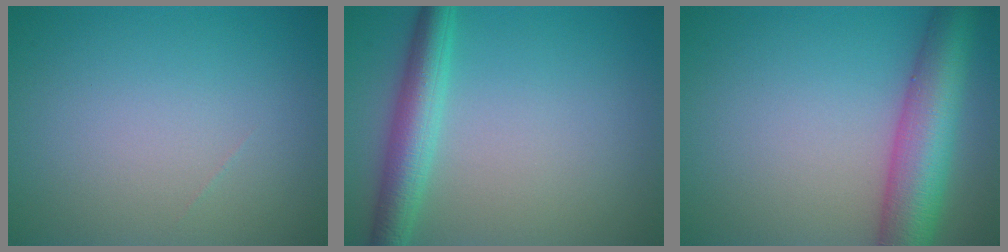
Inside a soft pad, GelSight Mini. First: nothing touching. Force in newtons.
{"total": 4.2, "press": 4.2, "slide": 0.1}
{"total": 8.1, "press": 8.1, "slide": 0.2}